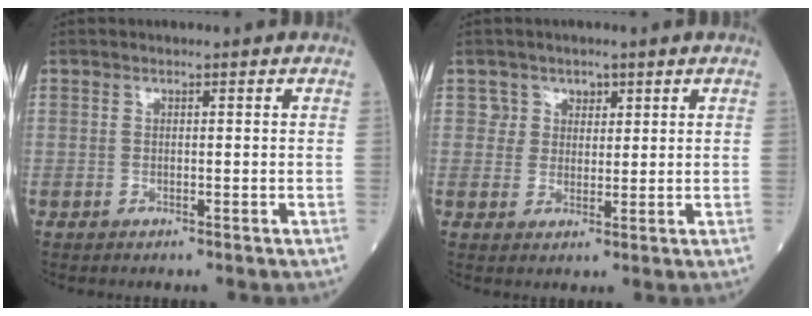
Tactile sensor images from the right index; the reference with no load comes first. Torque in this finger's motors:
{"motor_torque": [-0.09, 0.11, -0.09, -0.01]}